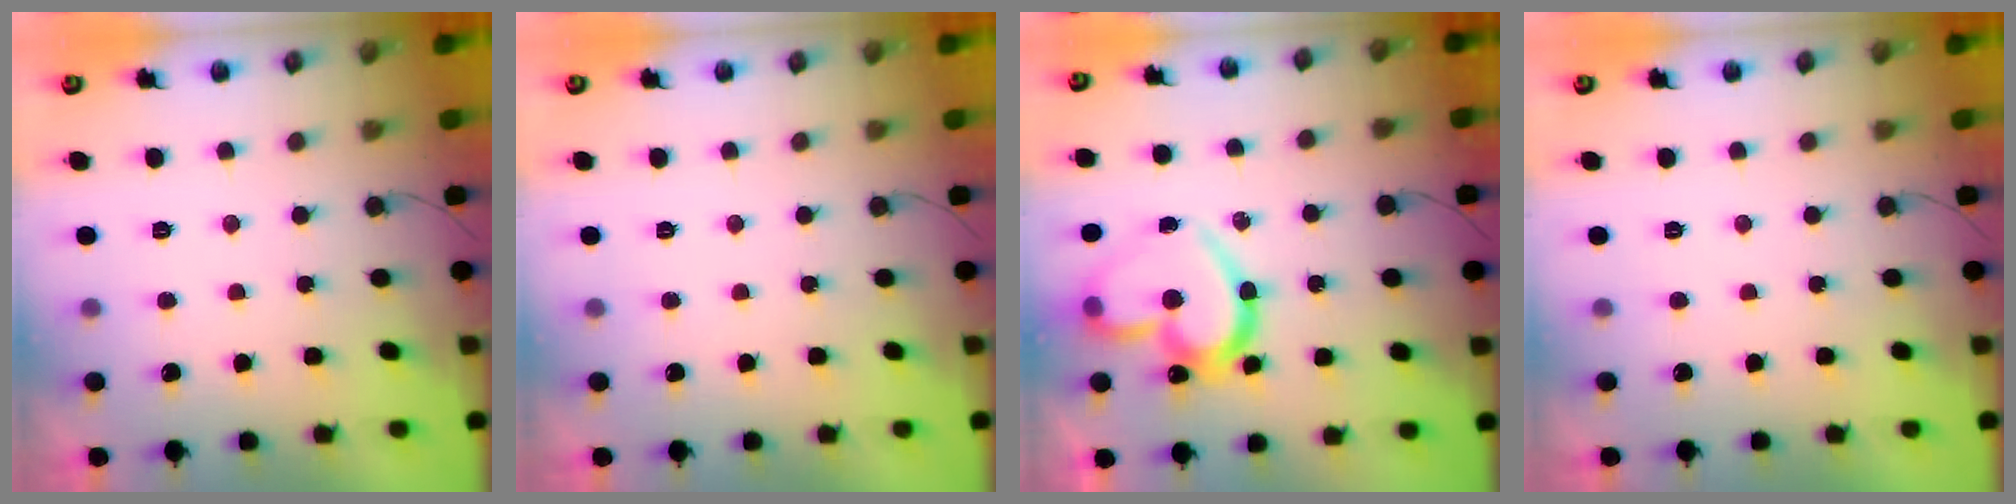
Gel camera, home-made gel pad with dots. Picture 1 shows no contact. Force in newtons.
{"total": 0.0}
{"total": 21.2, "press": 21.1, "slide": 1.9}
{"total": 1.8, "press": 1.8, "slide": 0.0}